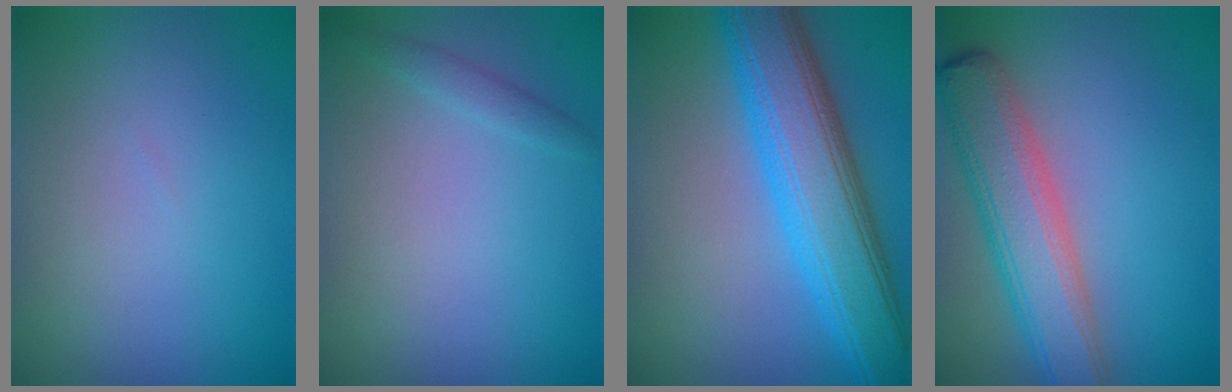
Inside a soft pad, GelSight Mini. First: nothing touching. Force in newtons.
{"total": 1.0, "press": 1.0, "slide": 0.1}
{"total": 9.2, "press": 9.2, "slide": 0.2}
{"total": 6.7, "press": 6.7, "slide": 0.3}